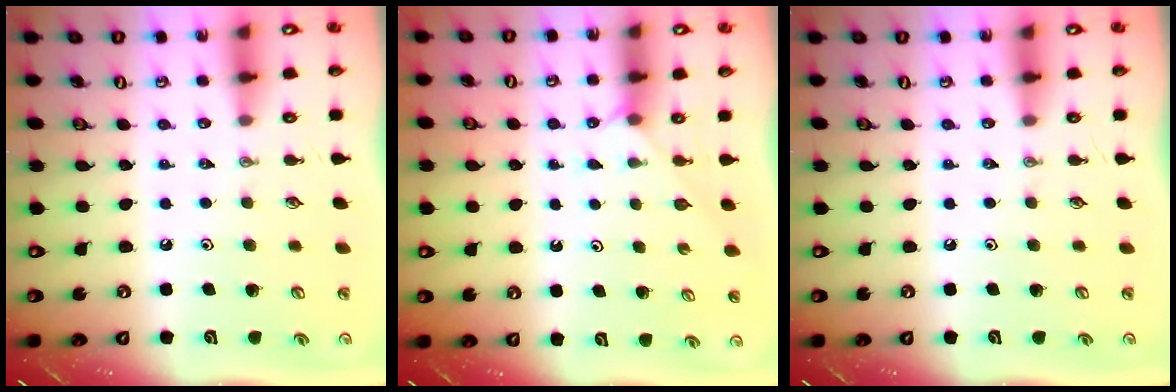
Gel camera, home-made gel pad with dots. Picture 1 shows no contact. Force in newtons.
{"total": 1.8, "press": 1.7, "slide": 0.4}
{"total": 0.0}